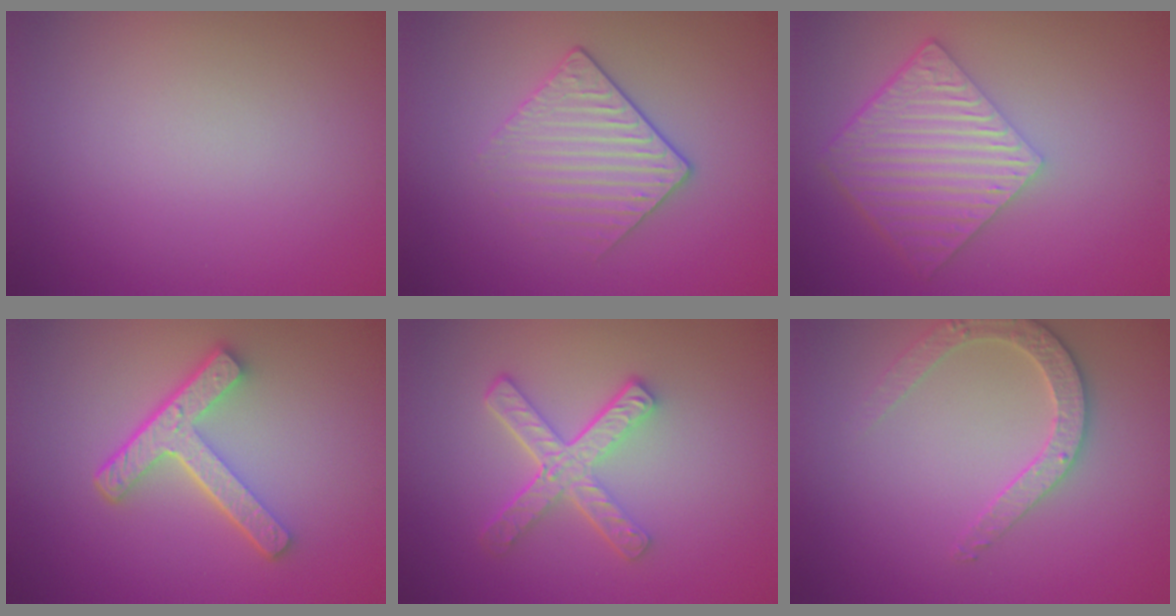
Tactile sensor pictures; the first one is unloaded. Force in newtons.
{"total": 2.4, "press": 2.1, "slide": 1.1}
{"total": 6.7, "press": 4.8, "slide": 4.7}
{"total": 4.6, "press": 3.3, "slide": 3.1}
{"total": 4.6, "press": 3.3, "slide": 3.2}
{"total": 2.7, "press": 2.7, "slide": 0.3}